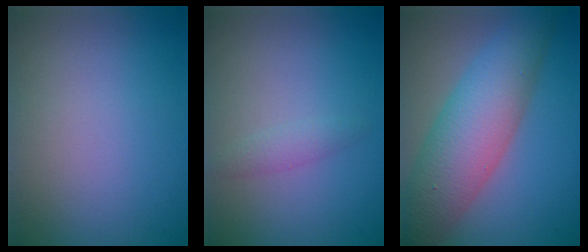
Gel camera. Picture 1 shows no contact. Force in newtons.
{"total": 1.2, "press": 1.2, "slide": 0.0}
{"total": 8.2, "press": 8.2, "slide": 0.1}